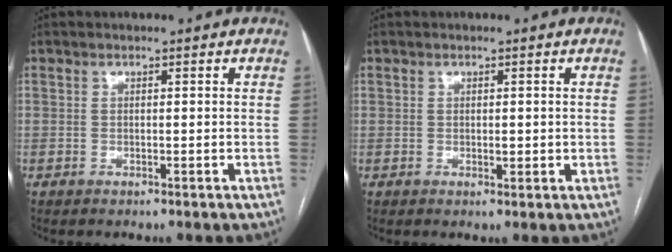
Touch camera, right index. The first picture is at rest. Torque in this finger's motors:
{"motor_torque": [-0.52, 1.01, -0.25, -0.03]}